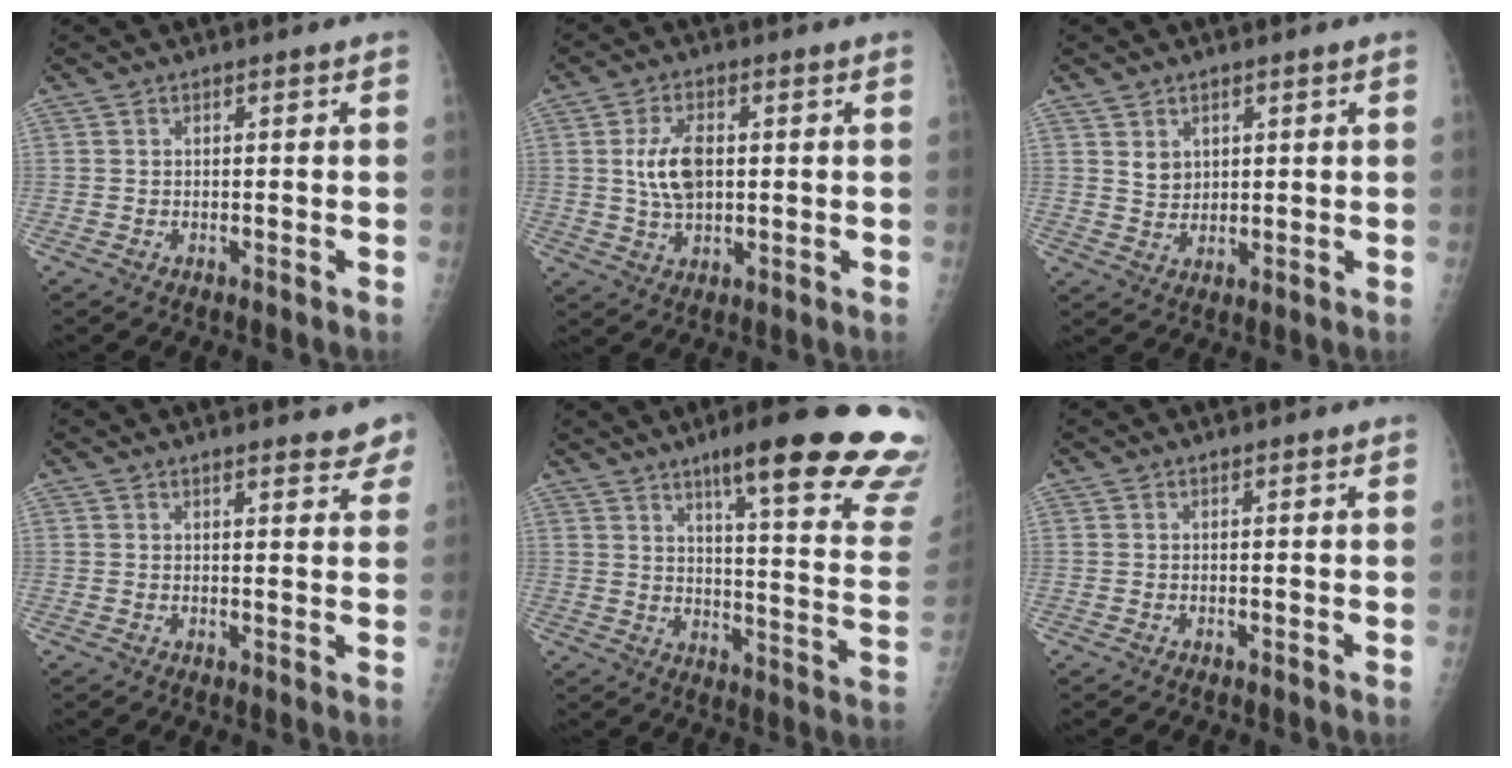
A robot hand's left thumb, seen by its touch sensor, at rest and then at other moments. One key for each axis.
{"total": 7.6, "fx": 1.0, "fy": 4.3, "fz": 6.2, "tx": -0.111, "ty": -0.001, "tz": 0.024}
{"total": 3.4, "fx": 1.7, "fy": 2.6, "fz": 1.5, "tx": -0.013, "ty": -0.015, "tz": 0.039}
{"total": 5.9, "fx": 4.8, "fy": 1.6, "fz": 3.0, "tx": -0.009, "ty": -0.017, "tz": 0.051}
{"total": 26.1, "fx": 18.0, "fy": 3.5, "fz": 18.5, "tx": -0.205, "ty": -0.092, "tz": 0.234}
{"total": 0.6, "fx": 0.5, "fy": 0.0, "fz": 0.4, "tx": -0.007, "ty": 0.002, "tz": 0.006}